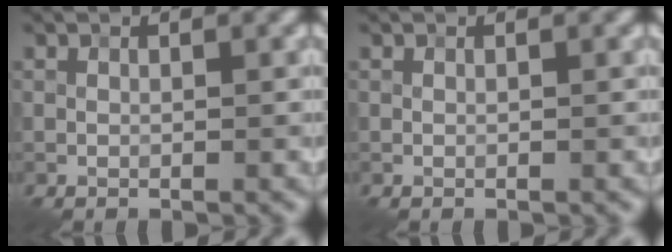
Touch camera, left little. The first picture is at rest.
{"total": 0.0}